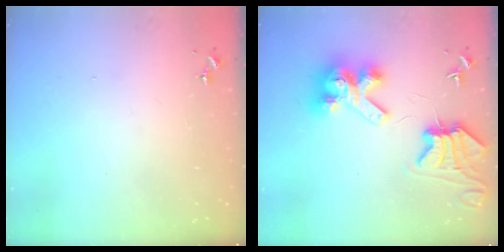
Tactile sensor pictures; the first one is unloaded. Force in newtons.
{"total": 12.6, "press": 12.6, "slide": 1.4}